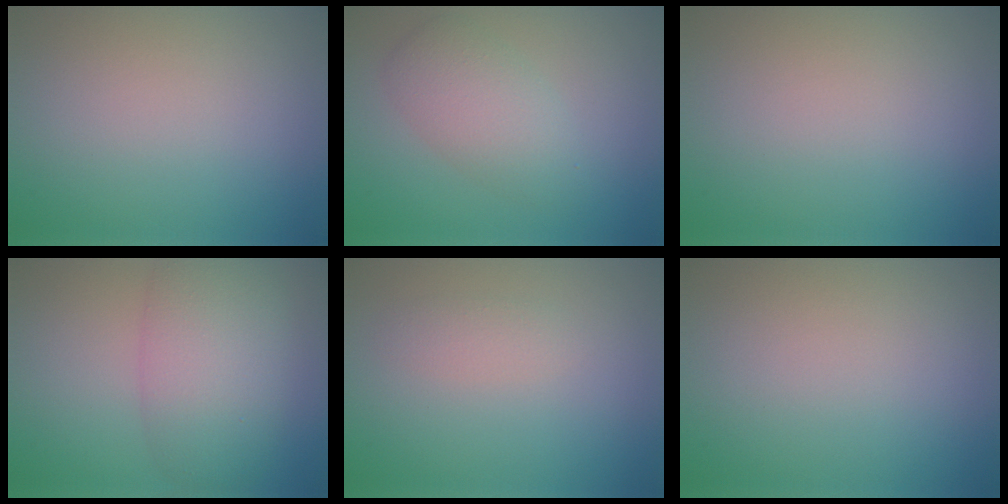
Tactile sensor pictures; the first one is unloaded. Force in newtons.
{"total": 3.6, "press": 3.6, "slide": 0.1}
{"total": 0.0}
{"total": 6.8, "press": 6.8, "slide": 0.4}
{"total": 1.2, "press": 1.2, "slide": 0.1}
{"total": 0.0}